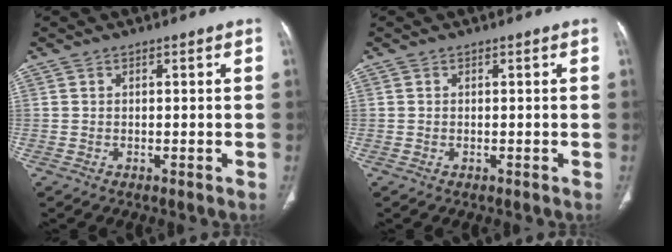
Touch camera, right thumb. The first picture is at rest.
{"total": 0.0}